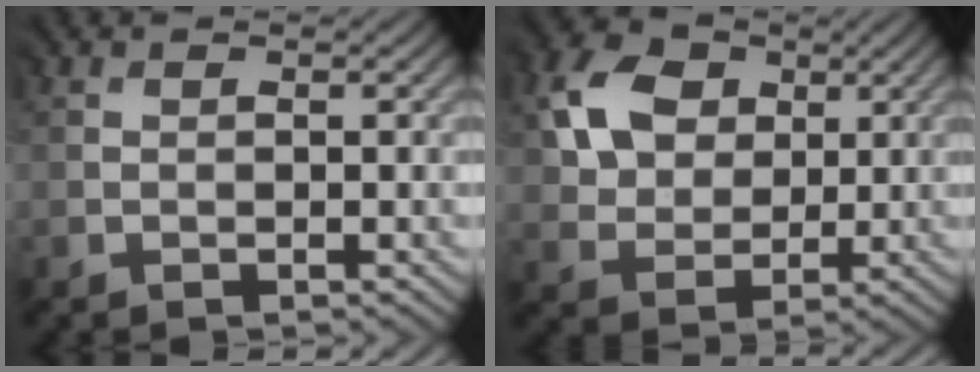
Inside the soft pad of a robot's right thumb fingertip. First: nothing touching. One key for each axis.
{"total": 8.0, "fx": 3.2, "fy": 6.4, "fz": 3.7, "tx": -0.102, "ty": 0.014, "tz": 0.050}